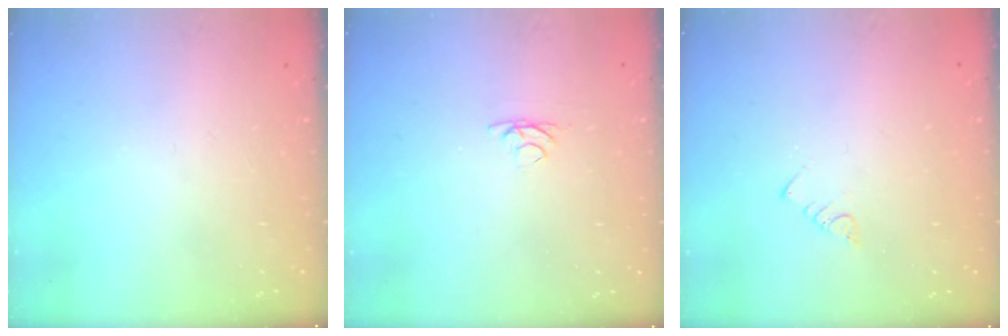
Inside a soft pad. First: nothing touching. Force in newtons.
{"total": 2.8, "press": 2.8, "slide": 0.5}
{"total": 2.8, "press": 2.7, "slide": 0.3}